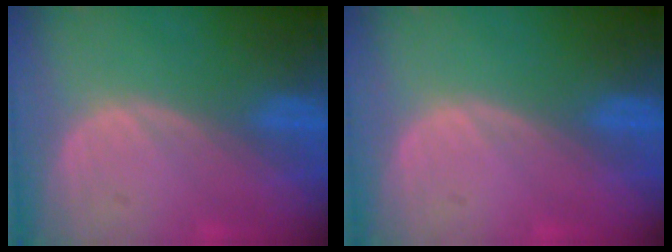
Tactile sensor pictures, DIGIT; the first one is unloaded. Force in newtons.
{"total": 0.0}